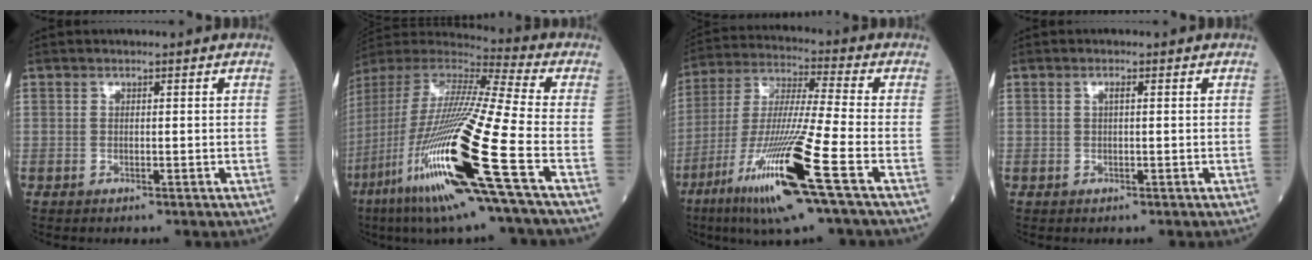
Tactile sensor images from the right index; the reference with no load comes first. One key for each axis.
{"total": 26.8, "fx": -9.8, "fy": 0.3, "fz": 24.9, "tx": -0.504, "ty": -0.061, "tz": -0.192}
{"total": 17.9, "fx": -8.1, "fy": -0.9, "fz": 15.9, "tx": -0.340, "ty": -0.040, "tz": -0.157}
{"total": 0.8, "fx": 0.2, "fy": 0.1, "fz": 0.8, "tx": -0.017, "ty": 0.002, "tz": 0.003}